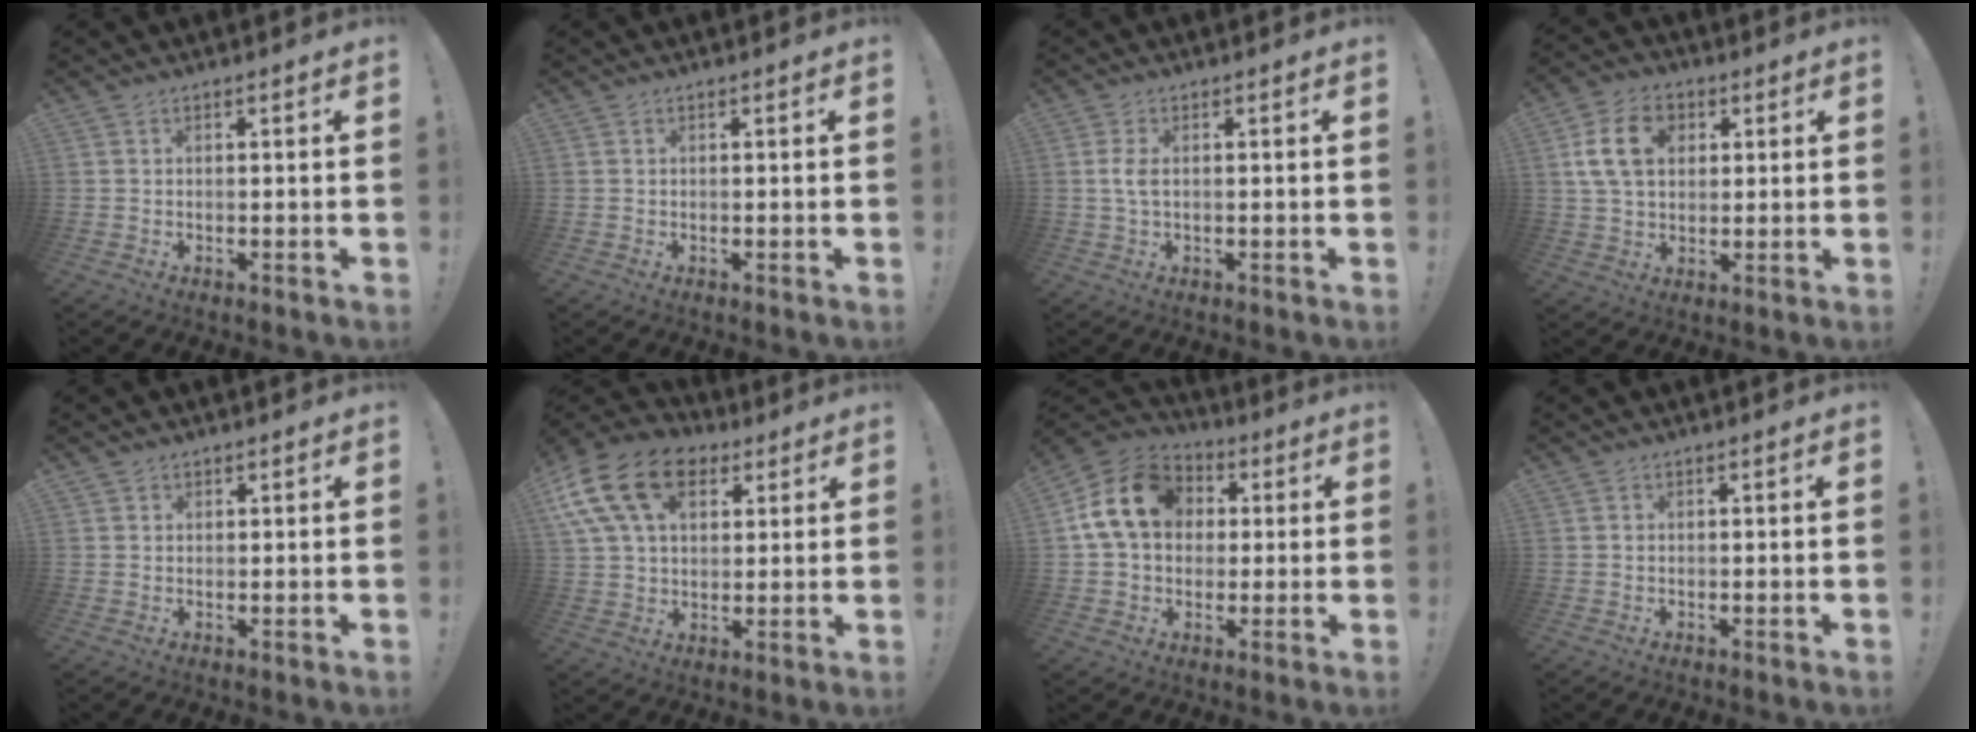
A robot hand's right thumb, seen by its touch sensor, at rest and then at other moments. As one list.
[{"total": 0.0}, {"total": 2.8, "force": [0.3, 0.9, 2.6], "torque": [-0.047, 0.002, 0.004]}, {"total": 13.6, "force": [4.0, 9.7, 8.6], "torque": [-0.152, 0.001, 0.078]}, {"total": 1.0, "force": [0.7, 0.7, 0.1], "torque": [0.008, -0.004, 0.012]}, {"total": 19.2, "force": [8.0, 12.8, 11.9], "torque": [-0.219, -0.030, 0.143]}, {"total": 16.1, "force": [3.3, 12.8, 9.2], "torque": [-0.154, 0.009, 0.067]}, {"total": 0.0}]